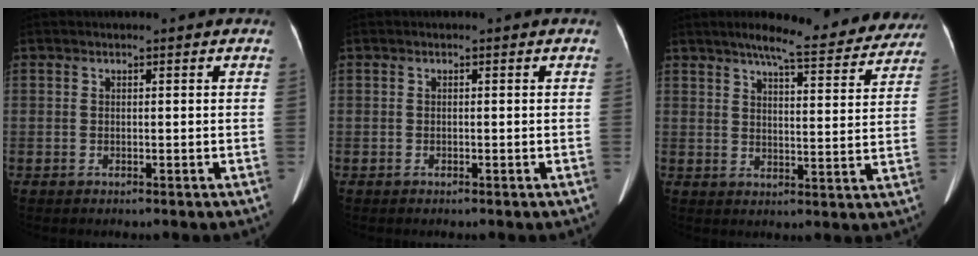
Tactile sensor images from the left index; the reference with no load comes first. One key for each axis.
{"total": 0.0}
{"total": 17.0, "fx": 14.9, "fy": 2.9, "fz": 7.6, "tx": -0.091, "ty": -0.001, "tz": 0.180}